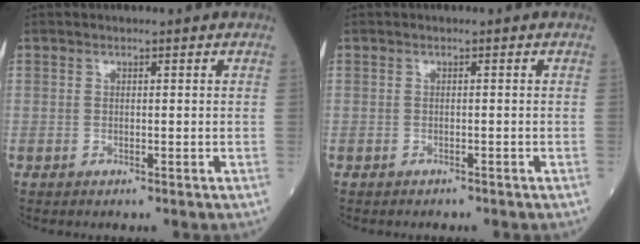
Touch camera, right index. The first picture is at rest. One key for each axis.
{"total": 1.0, "fx": -0.9, "fy": 0.3, "fz": 0.1, "tx": -0.009, "ty": -0.001, "tz": -0.013}